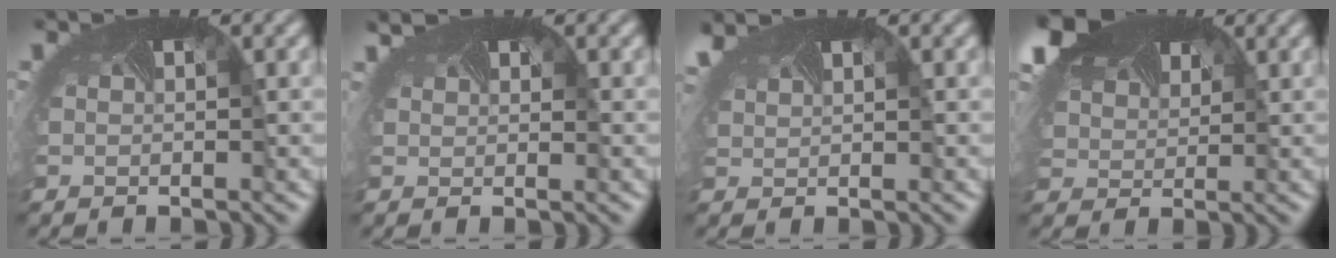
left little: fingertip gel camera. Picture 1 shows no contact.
{"total": 1.0, "force": [0.9, -0.2, -0.4], "torque": [-0.014, -0.009, 0.014]}
{"total": 2.8, "force": [2.0, 1.0, 1.7], "torque": [-0.062, 0.003, 0.043]}
{"total": 8.7, "force": [5.7, 4.9, 4.4], "torque": [-0.120, 0.021, 0.103]}